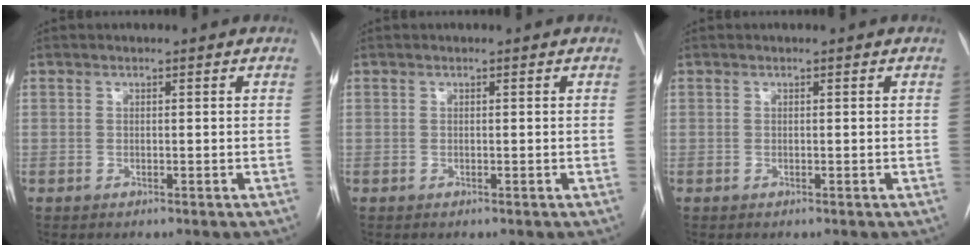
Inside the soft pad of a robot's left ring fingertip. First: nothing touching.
{"total": 0.0}
{"total": 0.0}